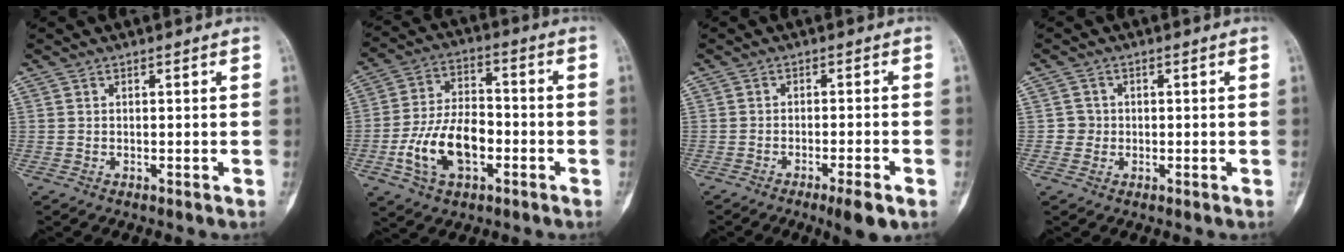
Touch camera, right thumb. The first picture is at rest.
{"total": 13.8, "force": [-4.1, 8.0, 10.5], "torque": [-0.186, 0.031, -0.074]}
{"total": 5.0, "force": [-2.9, 0.5, 4.0], "torque": [-0.065, 0.005, -0.046]}
{"total": 2.1, "force": [-0.2, 2.1, 0.1], "torque": [0.014, 0.008, -0.008]}